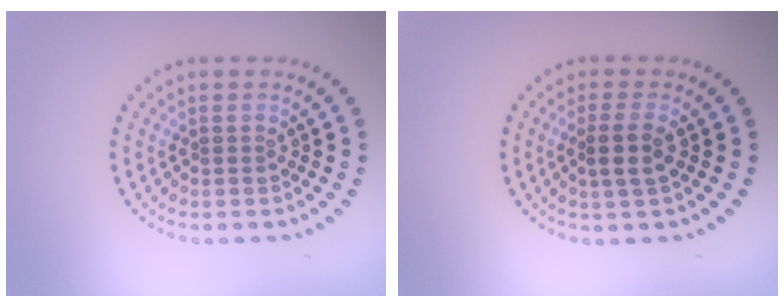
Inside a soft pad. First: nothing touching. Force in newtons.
{"total": 2.3, "press": 2.0, "slide": 1.2}